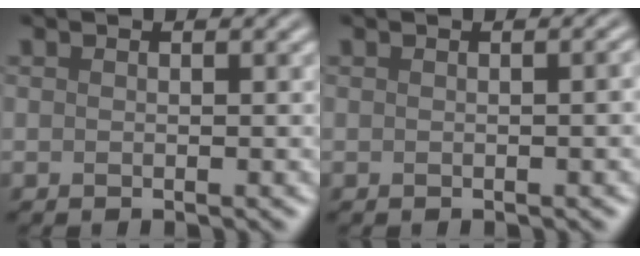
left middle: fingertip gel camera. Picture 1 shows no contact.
{"total": 1.3, "force": [-0.1, 0.4, 1.3], "torque": [-0.012, 0.005, -0.001]}